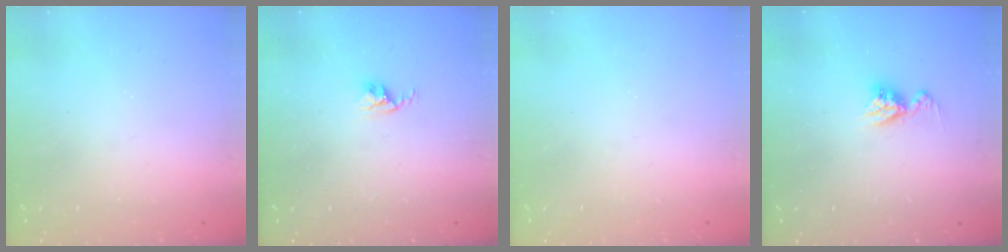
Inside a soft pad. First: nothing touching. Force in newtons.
{"total": 2.6, "press": 2.6, "slide": 0.4}
{"total": 0.0}
{"total": 8.5, "press": 8.5, "slide": 0.7}